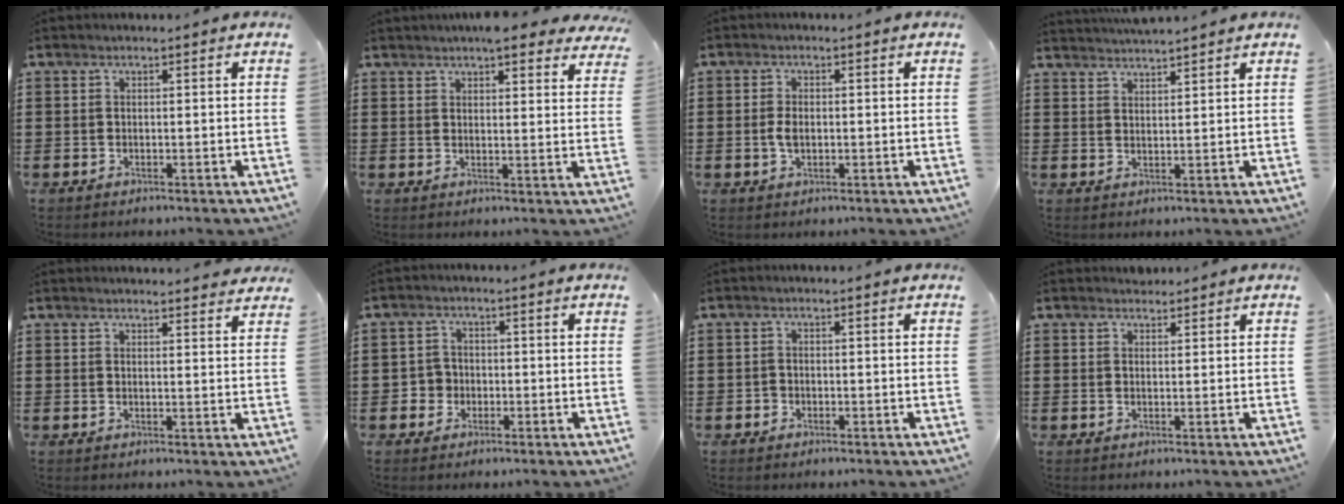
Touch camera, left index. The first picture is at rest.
{"total": 5.3, "force": [4.7, 1.1, 2.4], "torque": [-0.044, -0.010, 0.083]}
{"total": 2.4, "force": [-0.2, 1.4, 2.0], "torque": [-0.048, 0.000, -0.006]}
{"total": 2.6, "force": [2.5, -0.5, -0.2], "torque": [-0.003, -0.008, 0.048]}
{"total": 2.4, "force": [2.4, -0.1, 0.3], "torque": [-0.003, -0.010, 0.045]}
{"total": 2.8, "force": [-0.8, 2.6, 0.7], "torque": [-0.023, 0.004, -0.020]}
{"total": 0.9, "force": [-0.5, 0.8, 0.3], "torque": [-0.008, 0.001, -0.011]}
{"total": 1.2, "force": [1.2, 0.3, 0.0], "torque": [-0.002, 0.001, 0.025]}